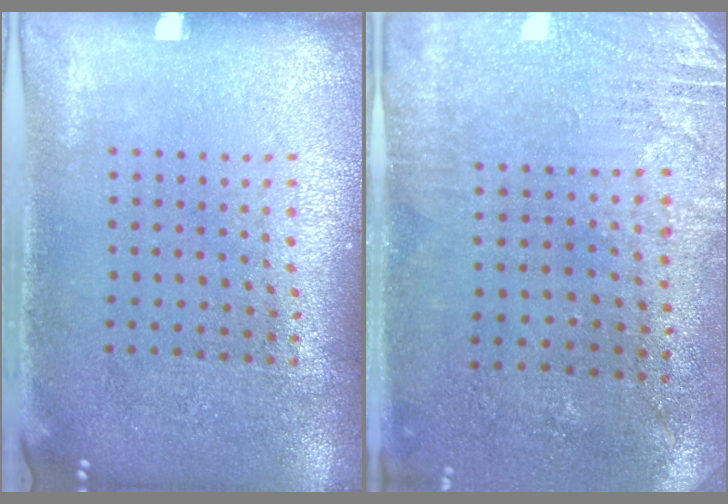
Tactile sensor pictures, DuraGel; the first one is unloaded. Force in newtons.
{"total": 2.8, "press": 2.4, "slide": 1.5}